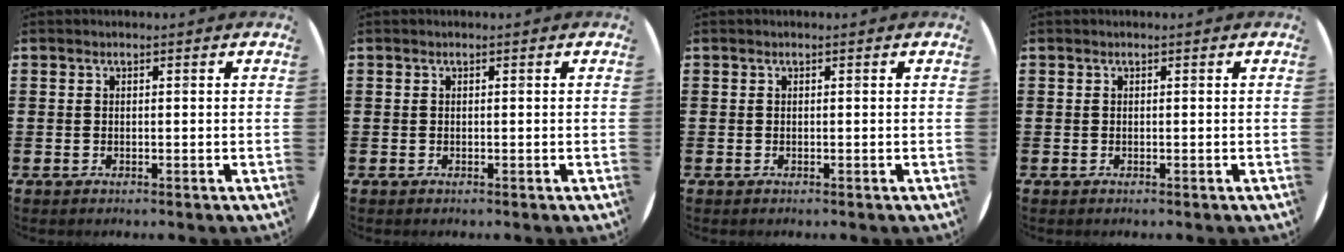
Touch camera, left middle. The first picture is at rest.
{"total": 0.0}
{"total": 0.0}
{"total": 0.0}